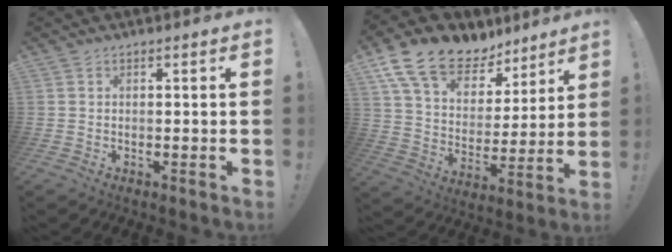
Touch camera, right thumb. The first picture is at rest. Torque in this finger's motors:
{"motor_torque": [-0.31, 1.15, 0.44, 0.17, 0.38]}